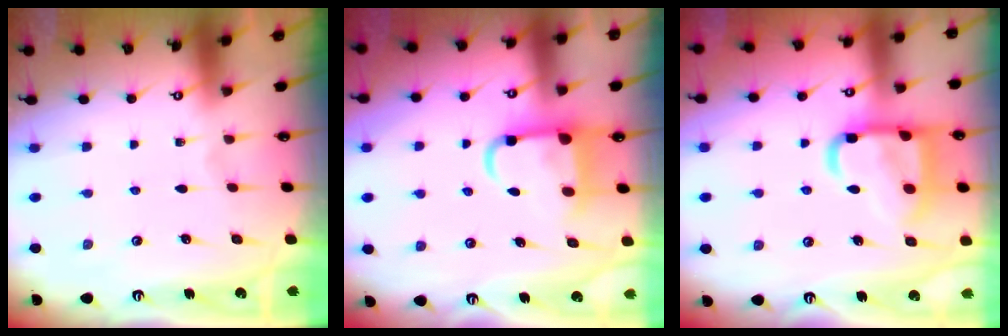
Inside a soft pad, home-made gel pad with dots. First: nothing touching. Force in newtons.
{"total": 7.7, "press": 7.5, "slide": 1.3}
{"total": 18.0, "press": 17.9, "slide": 1.7}